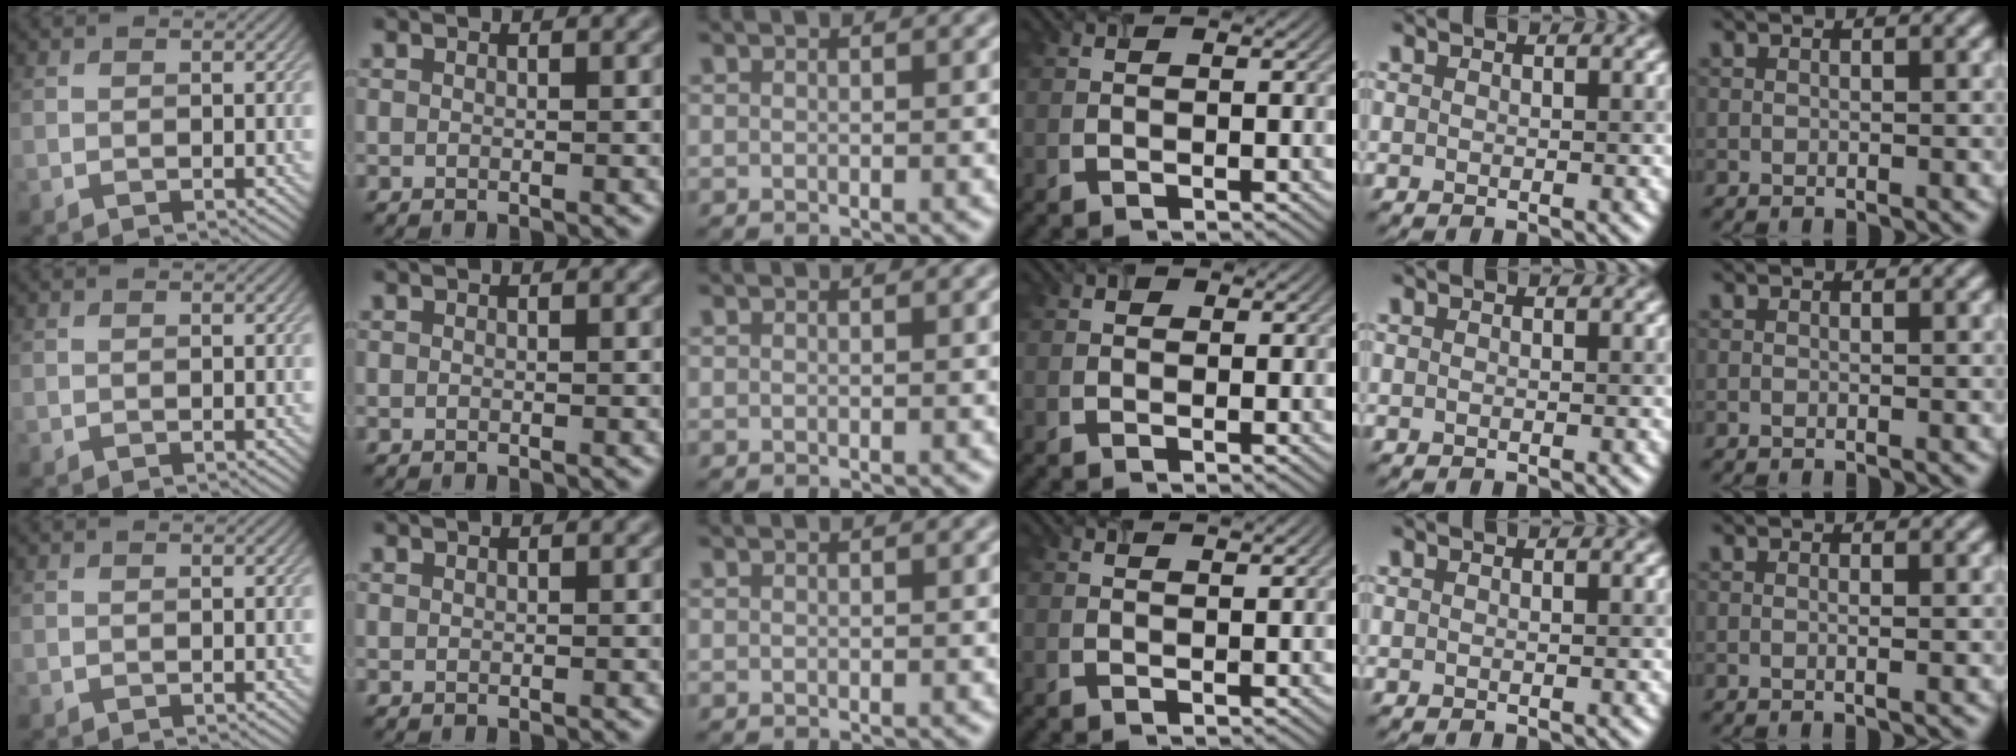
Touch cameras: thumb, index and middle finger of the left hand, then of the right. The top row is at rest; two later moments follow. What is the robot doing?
{"motion": "screw", "object": "timer"}